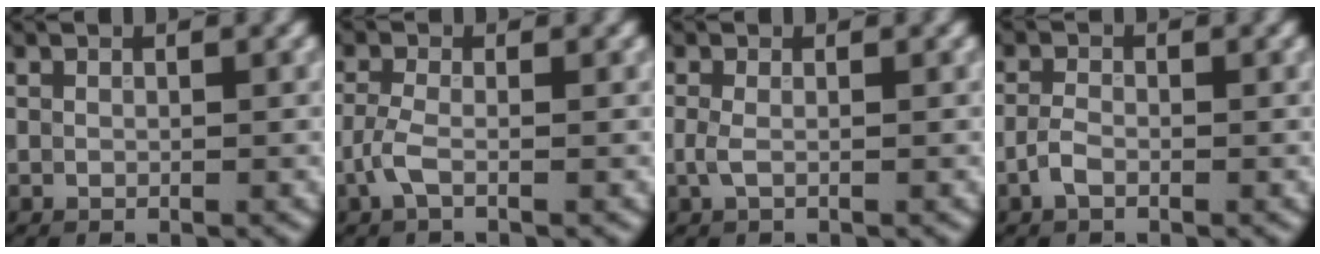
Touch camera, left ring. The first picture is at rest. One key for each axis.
{"total": 2.0, "fx": -1.0, "fy": 0.6, "fz": 1.6, "tx": -0.041, "ty": 0.003, "tz": -0.029}
{"total": 1.1, "fx": -0.2, "fy": 0.3, "fz": 1.0, "tx": -0.026, "ty": -0.001, "tz": -0.008}
{"total": 1.7, "fx": -1.0, "fy": 0.8, "fz": 1.1, "tx": -0.026, "ty": 0.002, "tz": -0.027}